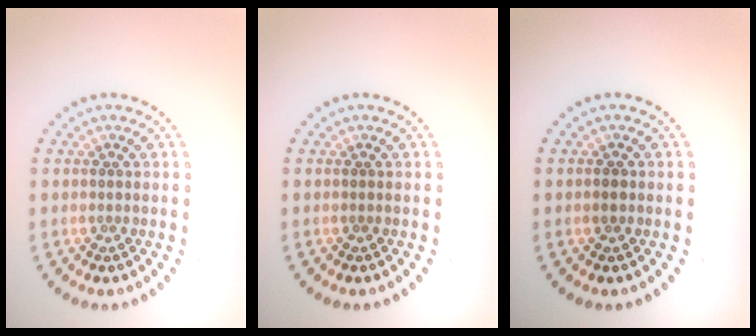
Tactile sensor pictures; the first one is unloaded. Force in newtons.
{"total": 0.0}
{"total": 0.8, "press": 0.8, "slide": 0.1}